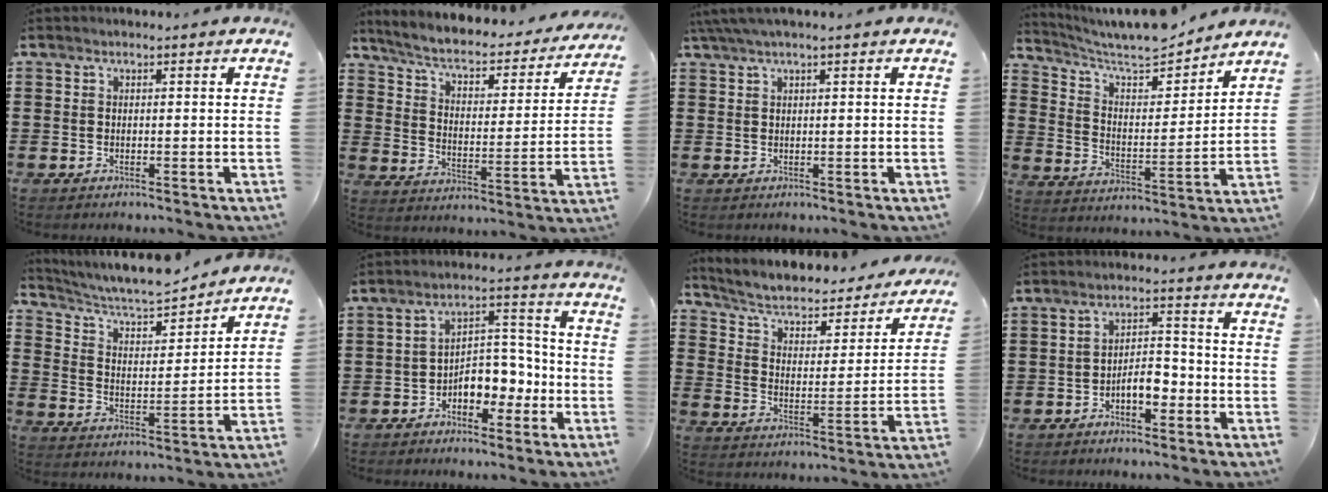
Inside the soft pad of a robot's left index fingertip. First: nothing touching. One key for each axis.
{"total": 4.6, "fx": 3.7, "fy": 1.1, "fz": 2.5, "tx": -0.068, "ty": -0.028, "tz": 0.054}
{"total": 2.0, "fx": 1.1, "fy": 0.0, "fz": 1.7, "tx": -0.034, "ty": -0.001, "tz": 0.020}
{"total": 7.6, "fx": 7.1, "fy": 1.2, "fz": 2.4, "tx": -0.070, "ty": -0.054, "tz": 0.119}
{"total": 6.2, "fx": 5.7, "fy": 1.0, "fz": 2.1, "tx": -0.067, "ty": -0.038, "tz": 0.092}
{"total": 6.0, "fx": -3.1, "fy": 4.2, "fz": 3.0, "tx": -0.051, "ty": 0.010, "tz": -0.062}
{"total": 4.1, "fx": 2.7, "fy": 2.1, "fz": 2.3, "tx": -0.062, "ty": -0.020, "tz": 0.036}
{"total": 5.0, "fx": -2.5, "fy": 2.4, "fz": 3.7, "tx": -0.063, "ty": 0.006, "tz": -0.051}